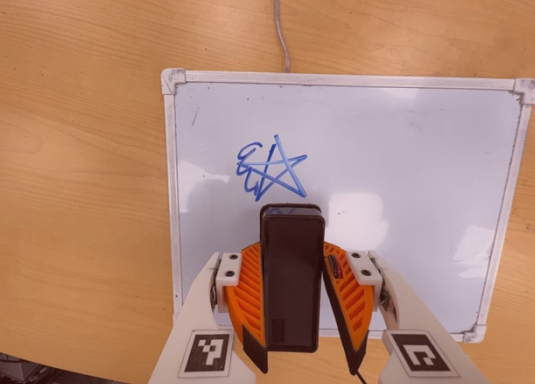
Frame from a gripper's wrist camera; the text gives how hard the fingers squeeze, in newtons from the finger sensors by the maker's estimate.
{"total": 5.9, "left": 4.3, "right": 7.5}